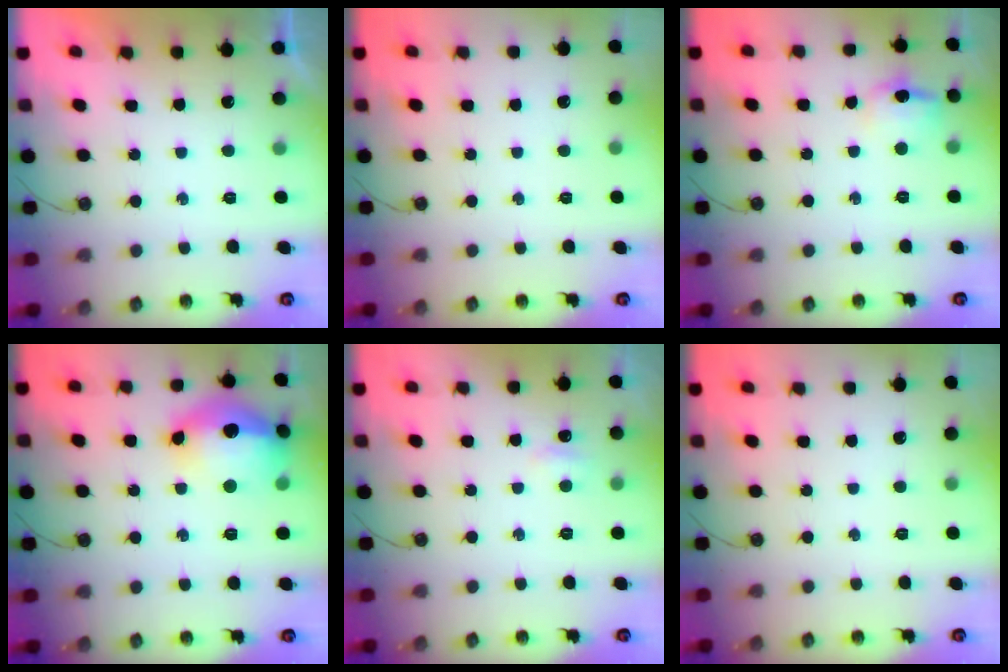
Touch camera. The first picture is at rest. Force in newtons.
{"total": 0.0}
{"total": 9.0, "press": 8.9, "slide": 0.7}
{"total": 18.0, "press": 17.9, "slide": 1.5}
{"total": 3.3, "press": 3.3, "slide": 0.5}
{"total": 0.0}